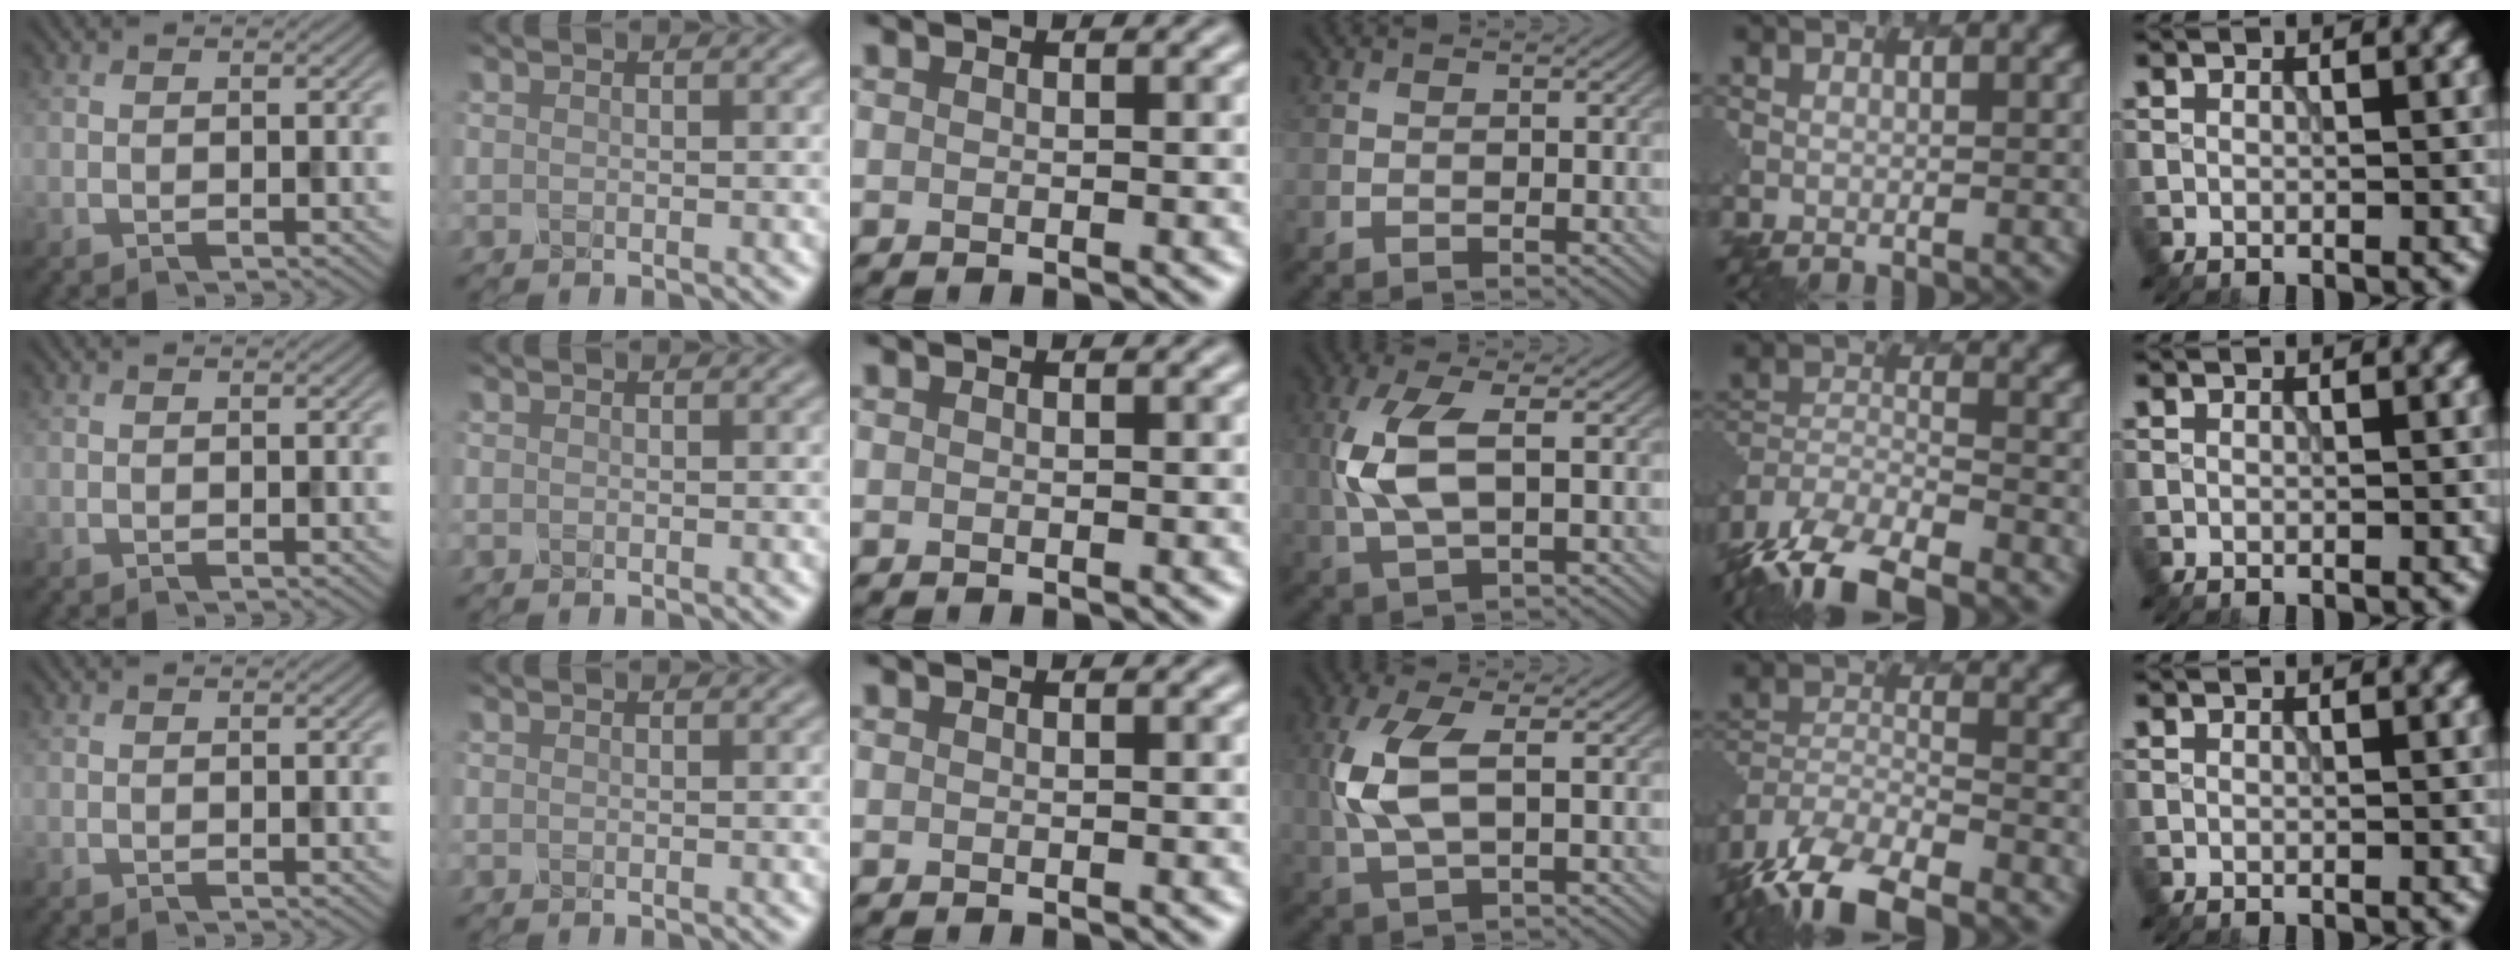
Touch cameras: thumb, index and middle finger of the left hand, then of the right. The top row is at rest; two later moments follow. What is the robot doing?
{"motion": "extract", "object": "pen bag"}